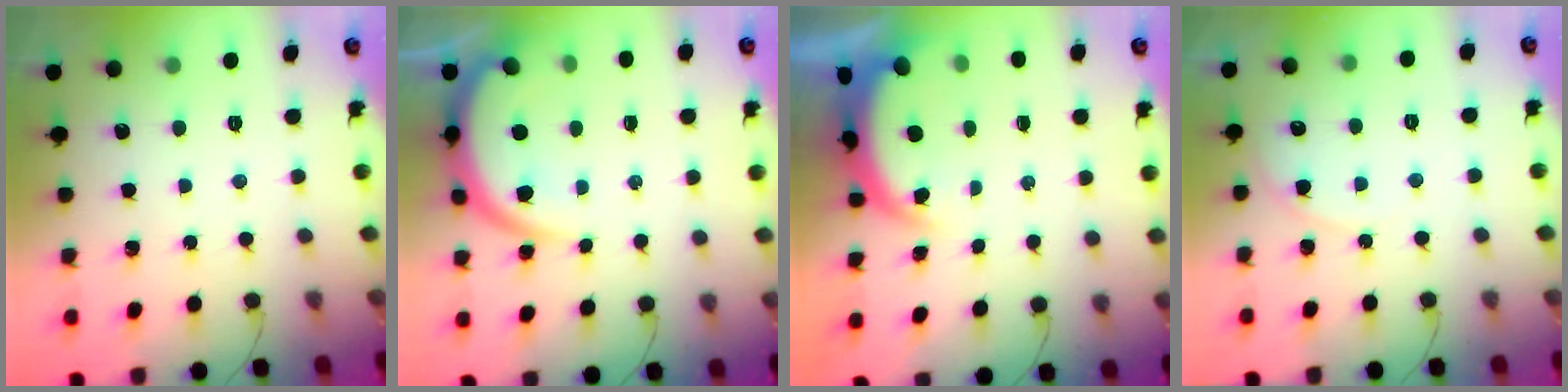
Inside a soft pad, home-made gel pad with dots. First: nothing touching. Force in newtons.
{"total": 8.7, "press": 8.6, "slide": 1.0}
{"total": 4.5, "press": 4.4, "slide": 0.8}
{"total": 4.9, "press": 4.9, "slide": 0.5}